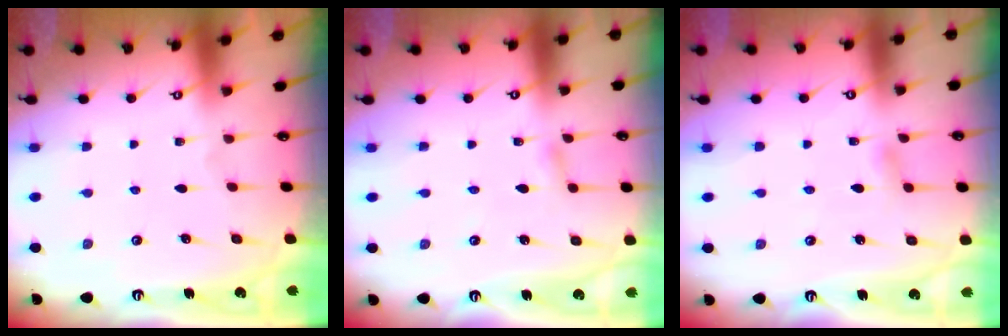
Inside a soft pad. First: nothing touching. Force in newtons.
{"total": 2.3, "press": 2.2, "slide": 0.2}
{"total": 4.7, "press": 4.7, "slide": 0.6}